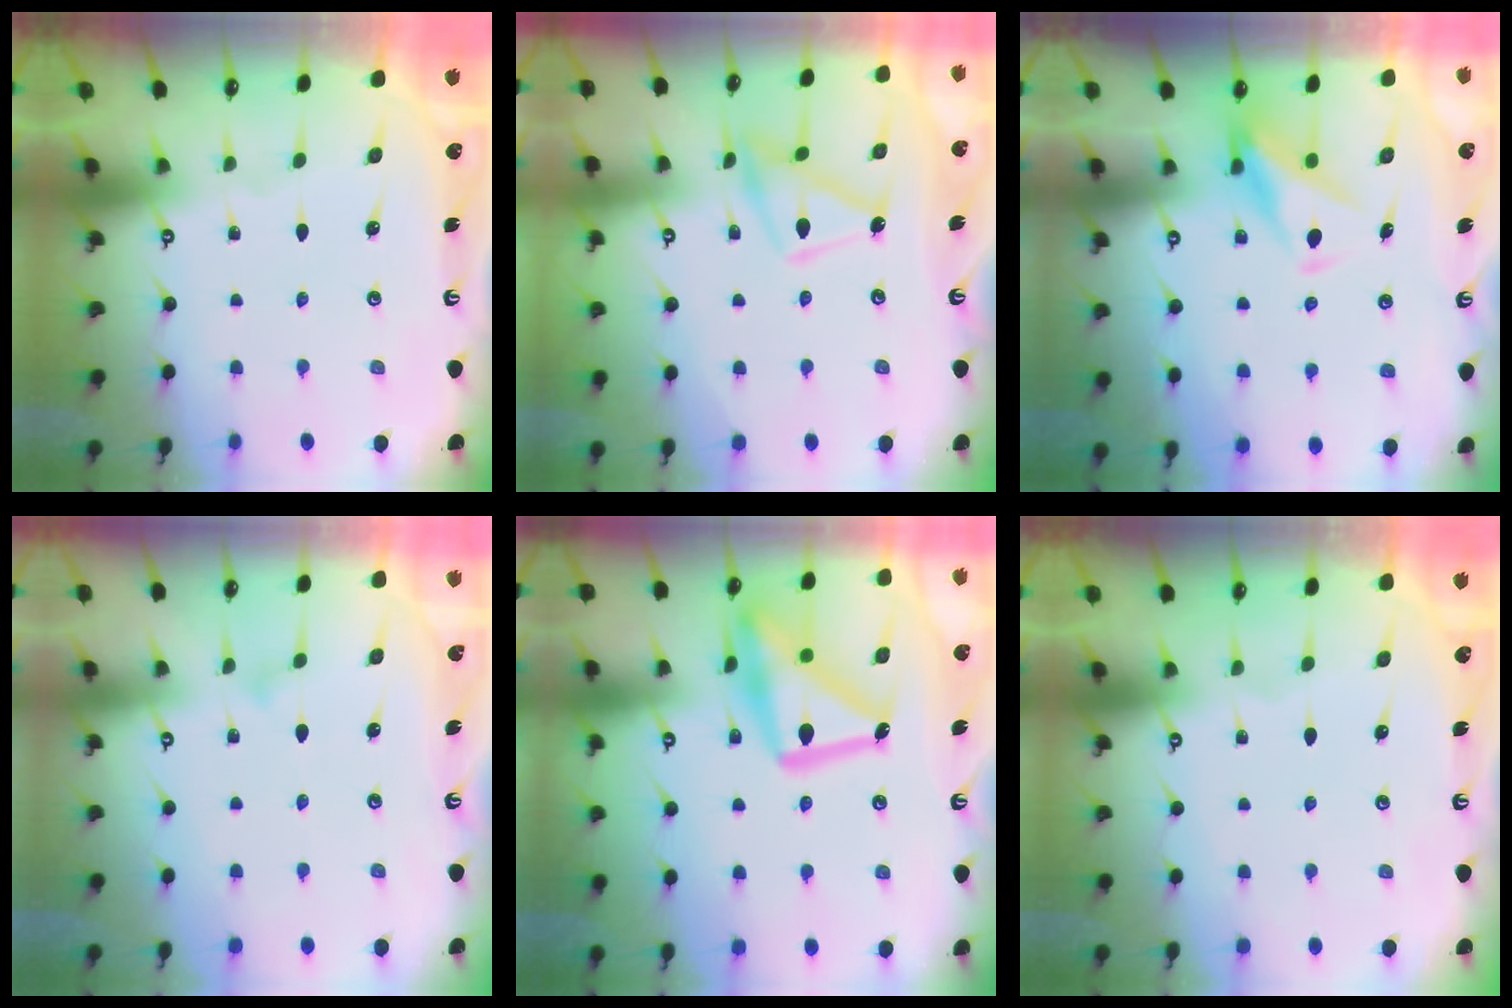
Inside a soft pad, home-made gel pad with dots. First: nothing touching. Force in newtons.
{"total": 13.6, "press": 13.5, "slide": 1.1}
{"total": 10.3, "press": 10.3, "slide": 0.9}
{"total": 7.1, "press": 7.1, "slide": 0.5}
{"total": 21.5, "press": 21.4, "slide": 1.5}
{"total": 3.7, "press": 3.7, "slide": 0.1}